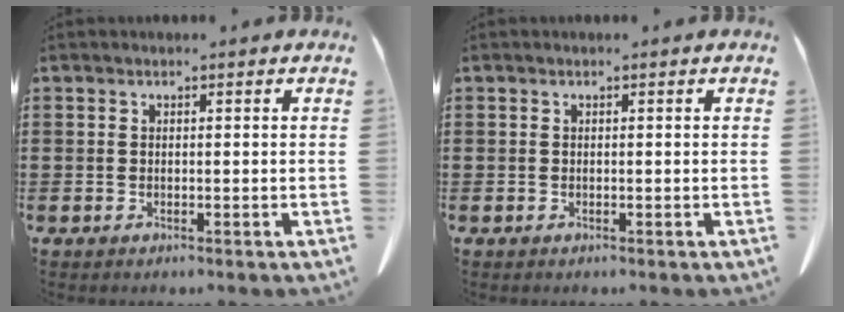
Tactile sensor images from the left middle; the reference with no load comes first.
{"total": 0.0}